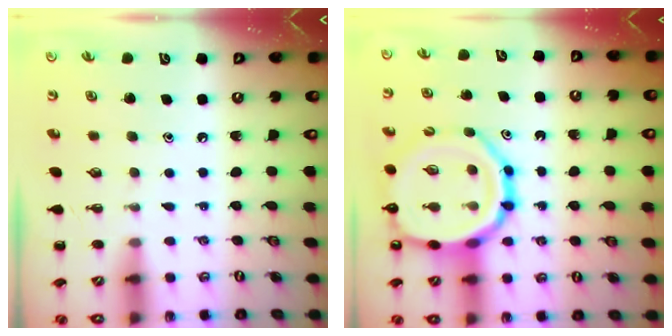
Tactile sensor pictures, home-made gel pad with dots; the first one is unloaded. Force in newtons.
{"total": 19.2, "press": 18.9, "slide": 3.0}